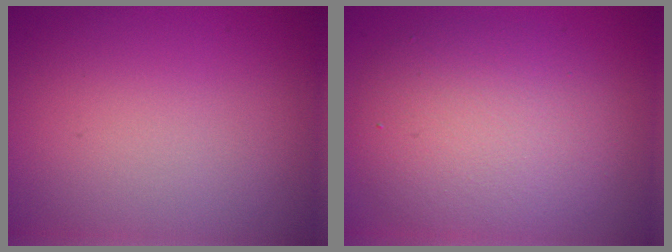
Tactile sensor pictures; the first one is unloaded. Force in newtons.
{"total": 6.0, "press": 6.0, "slide": 0.3}